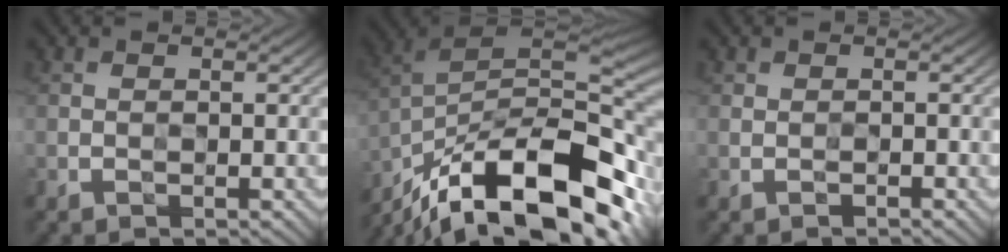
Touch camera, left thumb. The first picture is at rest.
{"total": 18.5, "force": [-10.2, 7.1, 13.6], "torque": [-0.257, 0.006, -0.171]}
{"total": 0.5, "force": [-0.2, 0.4, 0.2], "torque": [0.000, -0.001, -0.005]}